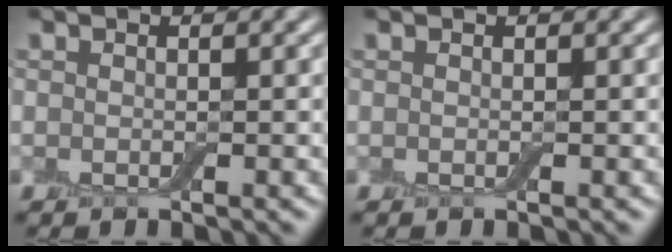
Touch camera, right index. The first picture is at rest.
{"total": 0.0}